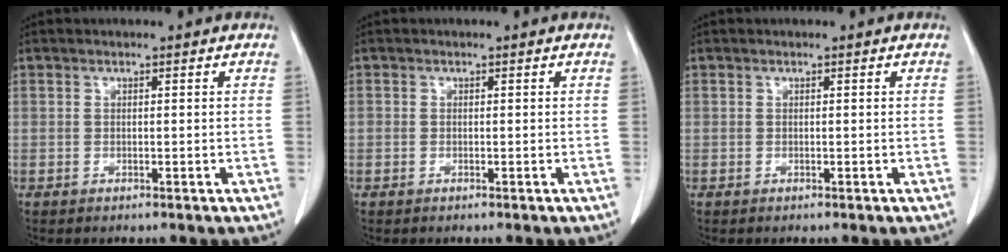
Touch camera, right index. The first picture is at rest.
{"total": 0.0}
{"total": 0.0}